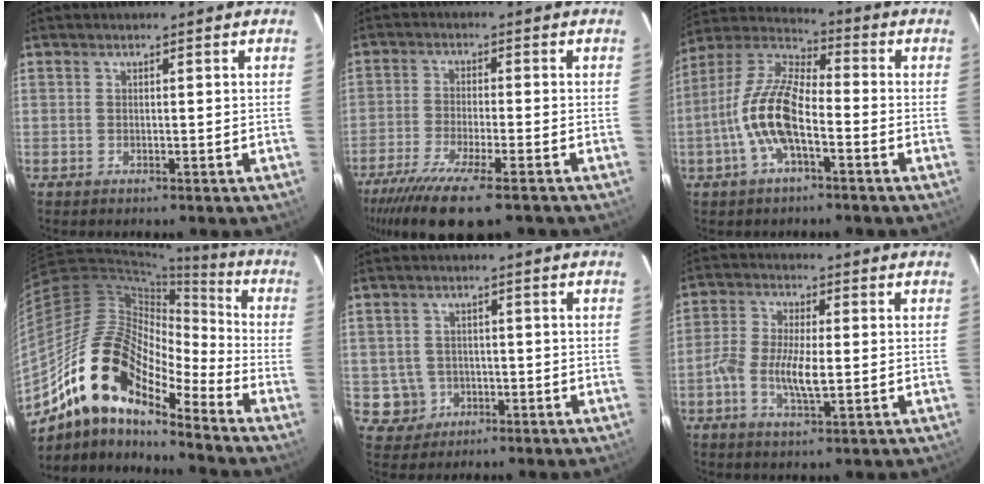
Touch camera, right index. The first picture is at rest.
{"total": 14.6, "force": [-10.7, 2.5, 9.5], "torque": [-0.202, -0.053, -0.187]}
{"total": 13.0, "force": [-4.1, 4.8, 11.3], "torque": [-0.240, 0.007, -0.084]}
{"total": 18.8, "force": [-13.0, 6.8, 11.9], "torque": [-0.203, -0.006, -0.260]}
{"total": 5.0, "force": [-1.2, 4.8, 0.4], "torque": [-0.017, 0.019, -0.009]}
{"total": 7.2, "force": [-1.4, 2.5, 6.6], "torque": [-0.138, 0.004, -0.033]}